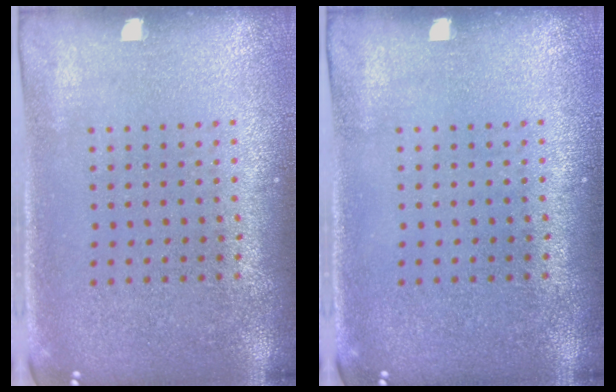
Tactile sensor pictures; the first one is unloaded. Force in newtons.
{"total": 0.0}